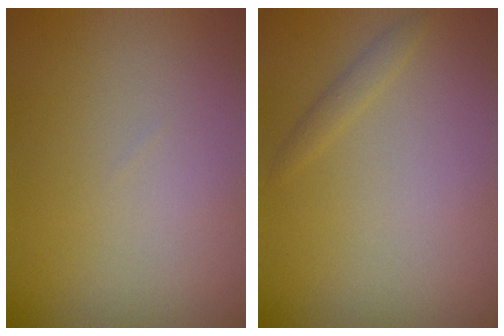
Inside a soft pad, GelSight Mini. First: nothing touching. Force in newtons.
{"total": 0.9, "press": 0.9, "slide": 0.0}